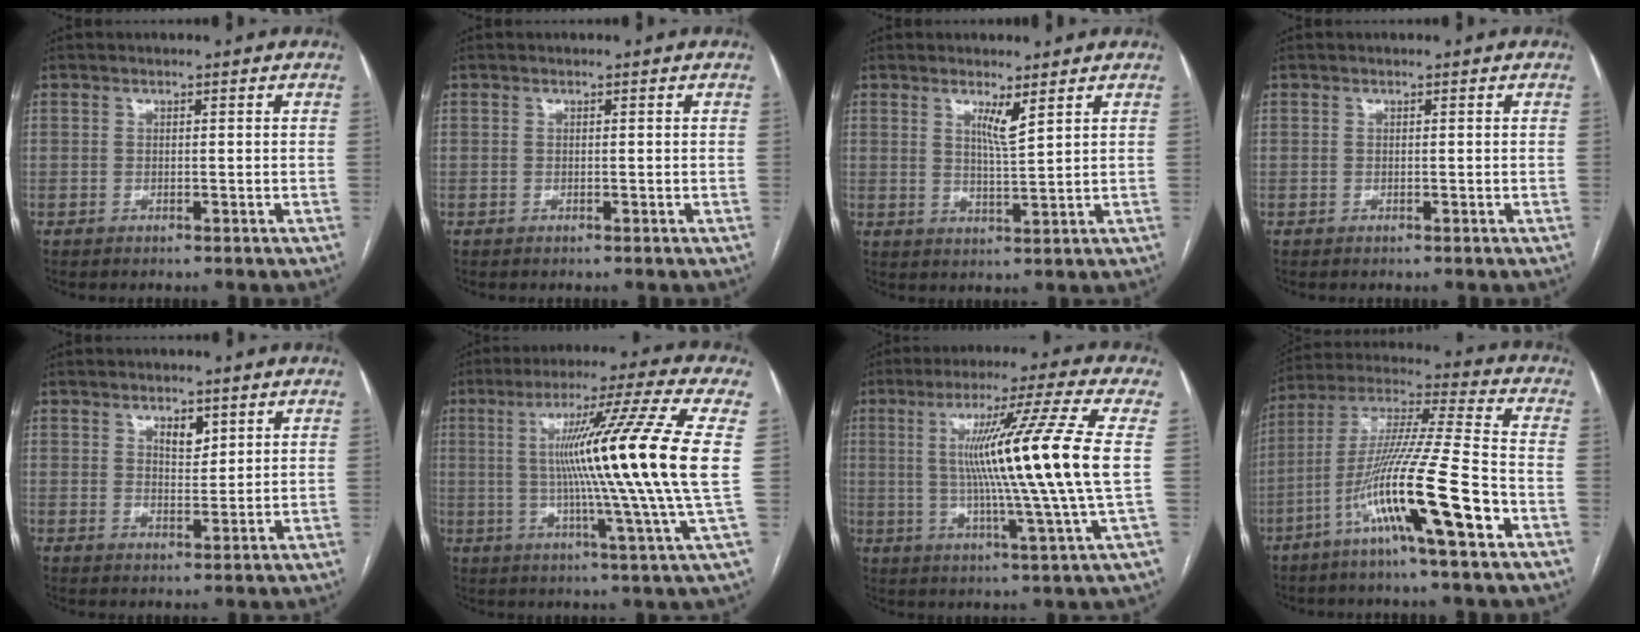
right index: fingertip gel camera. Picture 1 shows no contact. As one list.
[{"total": 0.0}, {"total": 3.4, "force": [2.0, -0.1, 2.8], "torque": [-0.052, -0.011, 0.037]}, {"total": 0.0}, {"total": 3.3, "force": [1.8, 1.7, 2.2], "torque": [-0.034, -0.001, 0.031]}, {"total": 19.3, "force": [1.7, -3.3, 19.0], "torque": [-0.291, -0.012, 0.008]}, {"total": 17.1, "force": [1.6, -3.0, 16.7], "torque": [-0.272, -0.007, 0.016]}, {"total": 16.9, "force": [-7.3, -0.4, 15.3], "torque": [-0.292, -0.009, -0.136]}]